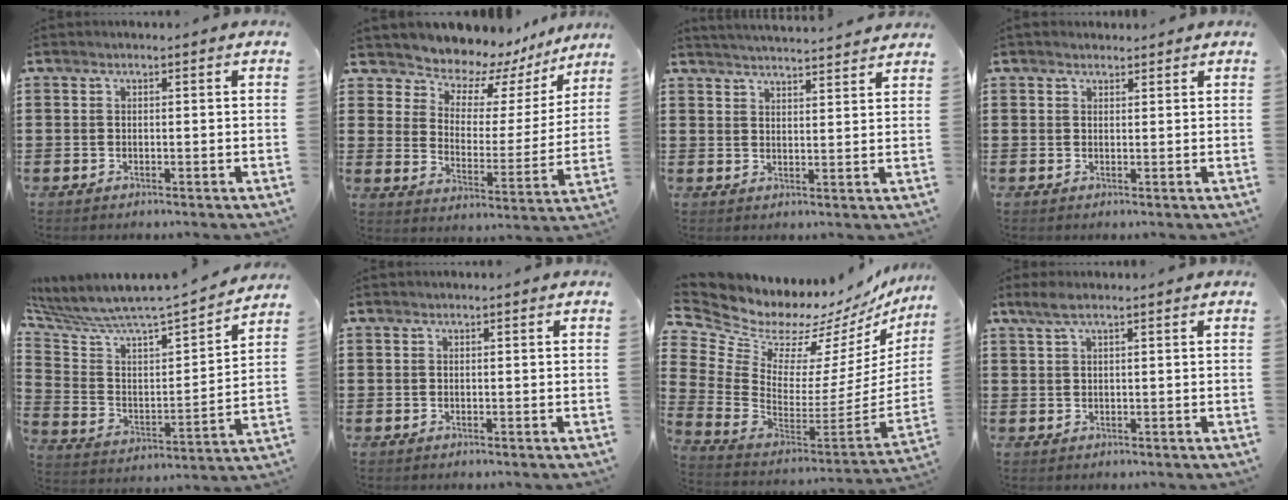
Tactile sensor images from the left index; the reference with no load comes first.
{"total": 7.2, "force": [6.9, 2.3, 0.2], "torque": [-0.042, -0.058, 0.119]}
{"total": 3.3, "force": [3.3, -0.5, 0.2], "torque": [-0.014, -0.015, 0.058]}
{"total": 1.2, "force": [1.0, 0.6, 0.0], "torque": [-0.003, 0.004, 0.021]}
{"total": 4.7, "force": [4.4, 0.7, 1.3], "torque": [-0.057, -0.057, 0.065]}
{"total": 0.0}
{"total": 7.6, "force": [6.4, 3.9, 1.2], "torque": [-0.067, -0.071, 0.110]}
{"total": 2.0, "force": [1.0, 0.3, 1.6], "torque": [-0.034, 0.001, 0.020]}